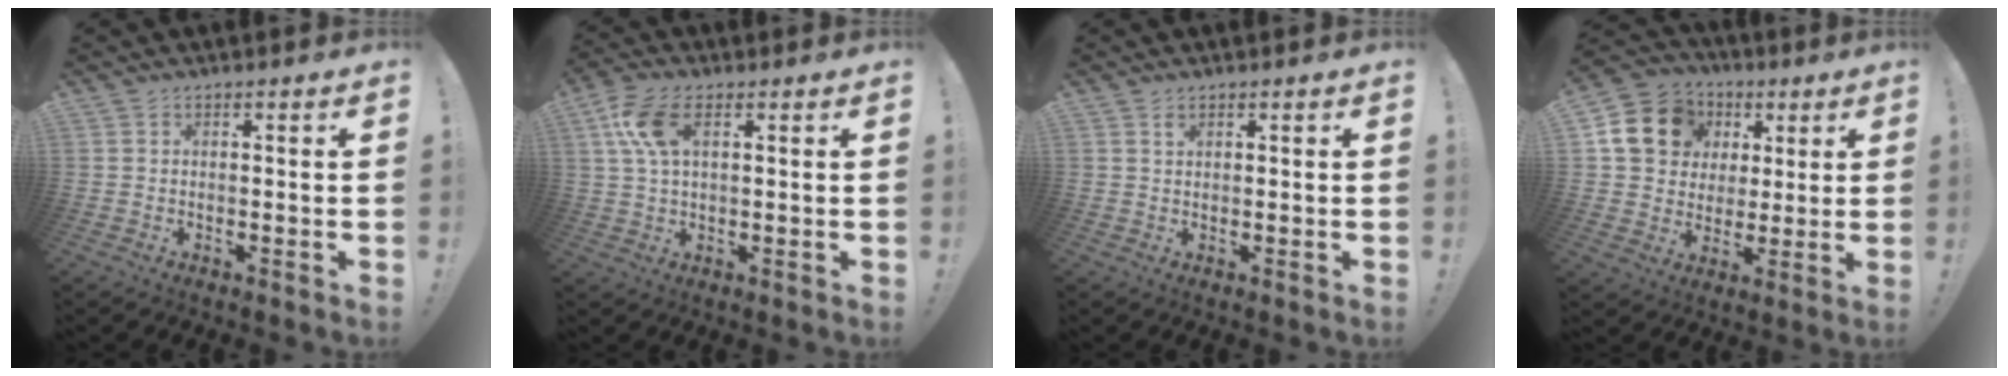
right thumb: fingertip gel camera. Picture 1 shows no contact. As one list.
[{"total": 9.4, "force": [3.1, 5.1, 7.3], "torque": [-0.151, 0.006, 0.062]}, {"total": 1.0, "force": [0.7, 0.5, 0.4], "torque": [0.002, -0.005, 0.011]}, {"total": 16.2, "force": [4.9, 13.8, 6.9], "torque": [-0.105, -0.002, 0.113]}]